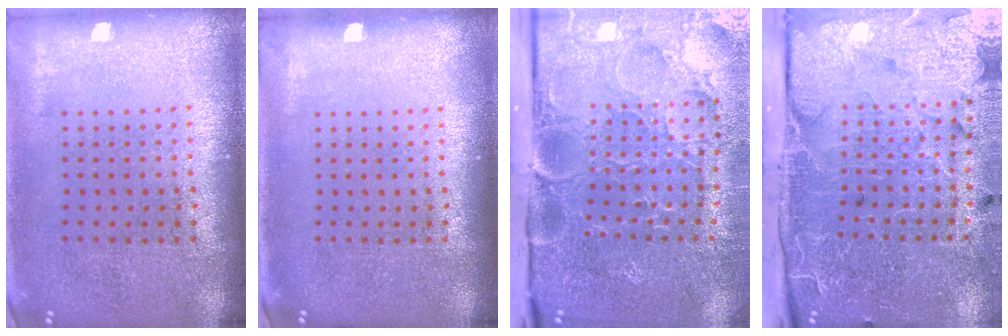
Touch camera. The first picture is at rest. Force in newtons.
{"total": 0.0}
{"total": 4.4, "press": 3.8, "slide": 2.1}
{"total": 4.8, "press": 4.0, "slide": 2.6}